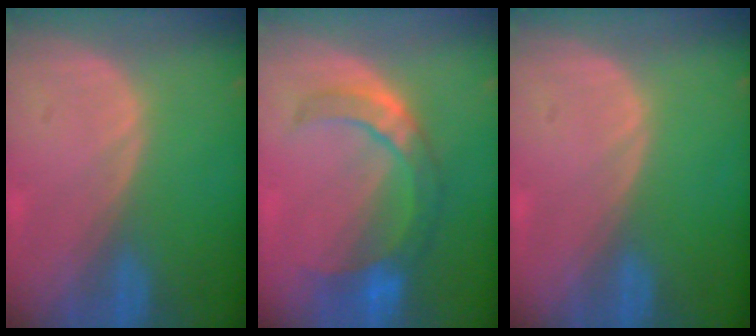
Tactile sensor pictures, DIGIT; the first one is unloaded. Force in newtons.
{"total": 7.5, "press": 7.2, "slide": 2.0}
{"total": 0.0}